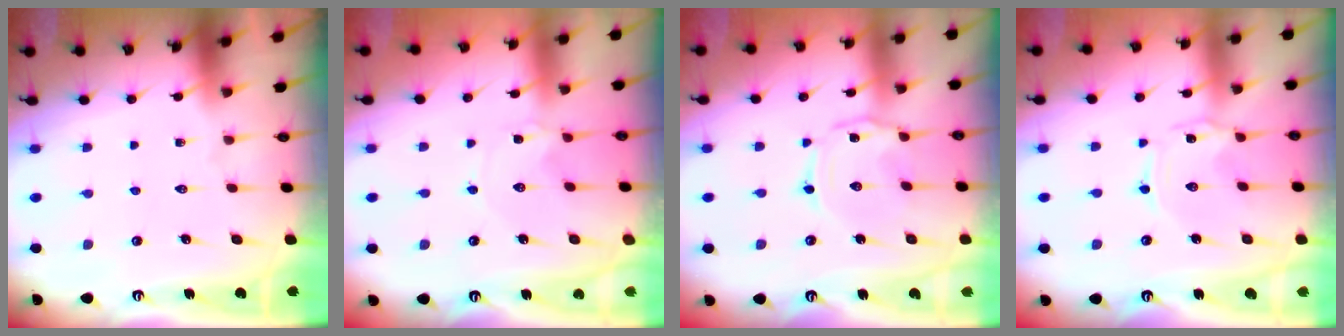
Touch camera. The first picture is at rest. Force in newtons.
{"total": 0.7, "press": 0.7, "slide": 0.2}
{"total": 2.0, "press": 2.0, "slide": 0.3}
{"total": 0.0}